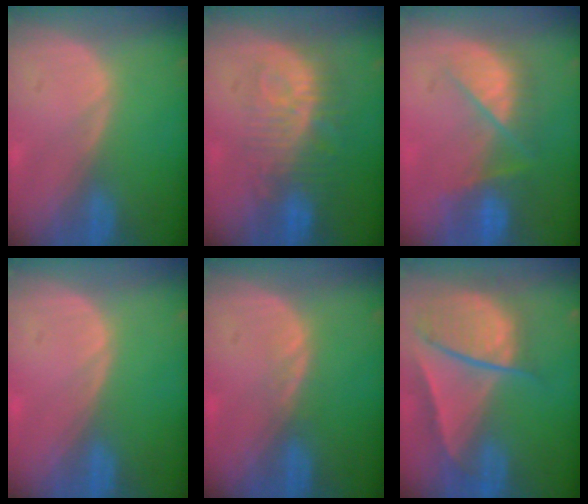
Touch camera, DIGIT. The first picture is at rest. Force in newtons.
{"total": 9.7, "press": 8.7, "slide": 4.1}
{"total": 7.9, "press": 7.2, "slide": 3.1}
{"total": 0.0}
{"total": 1.1, "press": 1.0, "slide": 0.2}
{"total": 9.3, "press": 8.1, "slide": 4.7}